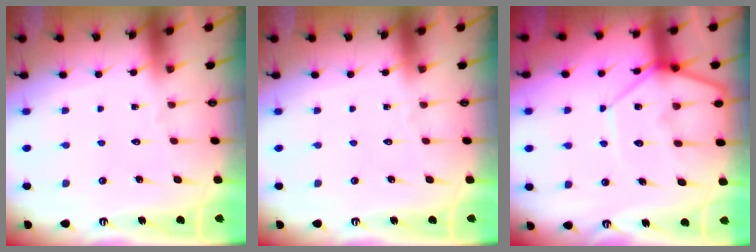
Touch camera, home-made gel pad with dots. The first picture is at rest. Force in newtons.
{"total": 0.0}
{"total": 11.0, "press": 11.0, "slide": 1.0}